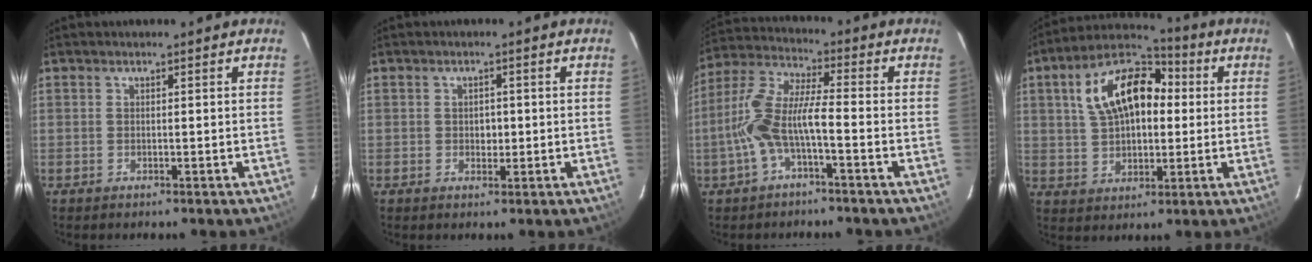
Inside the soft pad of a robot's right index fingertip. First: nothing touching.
{"total": 1.8, "force": [-0.1, 1.6, 0.9], "torque": [-0.012, 0.002, -0.002]}
{"total": 9.9, "force": [-3.3, 2.3, 9.0], "torque": [-0.203, 0.011, -0.064]}
{"total": 15.7, "force": [3.5, 9.2, 12.2], "torque": [-0.232, 0.039, 0.056]}